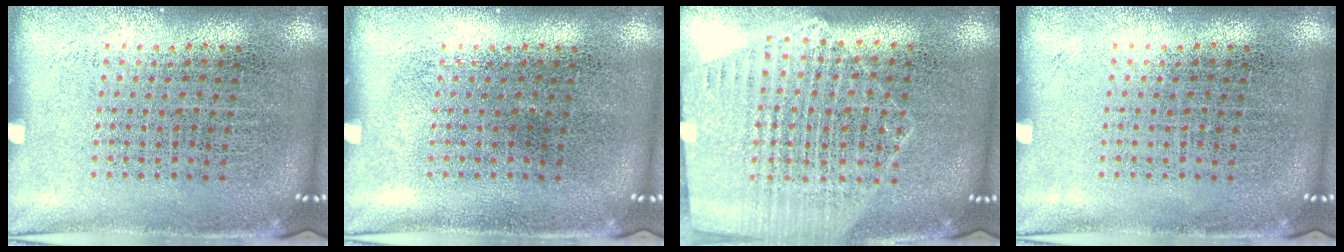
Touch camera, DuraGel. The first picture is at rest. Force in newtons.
{"total": 0.0}
{"total": 1.2, "press": 1.2, "slide": 0.1}
{"total": 0.0}